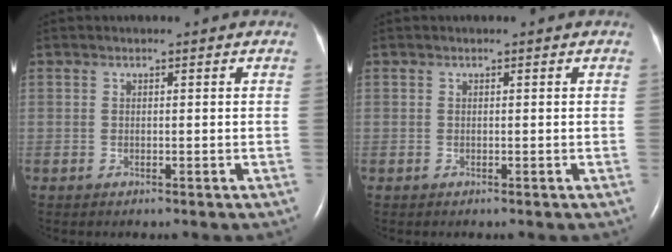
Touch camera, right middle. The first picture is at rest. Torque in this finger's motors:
{"motor_torque": [0.00, 0.00, 0.00, 0.00]}